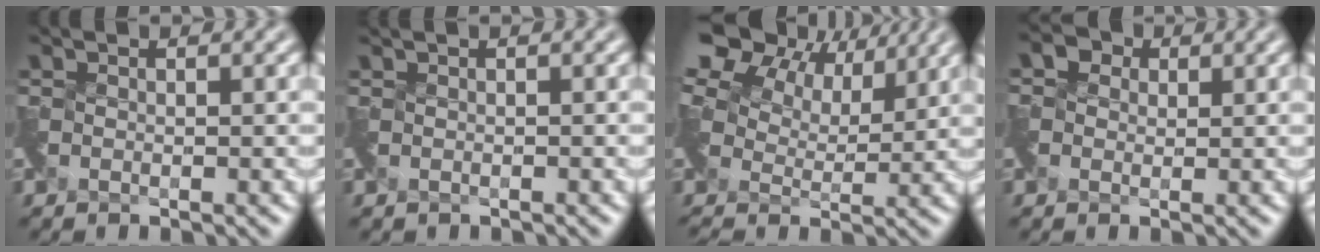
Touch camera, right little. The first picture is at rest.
{"total": 0.8, "force": [-0.1, 0.6, 0.6], "torque": [-0.012, -0.008, -0.003]}
{"total": 11.9, "force": [7.1, 6.5, 7.0], "torque": [-0.164, 0.038, 0.099]}
{"total": 1.7, "force": [-0.2, 1.7, -0.4], "torque": [0.005, 0.003, -0.003]}